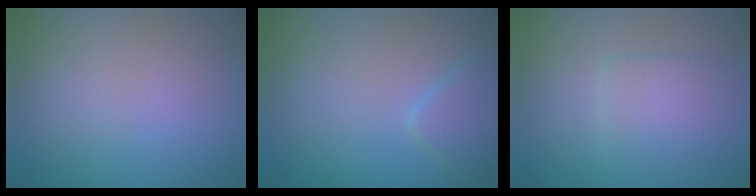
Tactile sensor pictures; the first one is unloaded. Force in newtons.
{"total": 2.4, "press": 2.4, "slide": 0.1}
{"total": 2.6, "press": 2.6, "slide": 0.2}